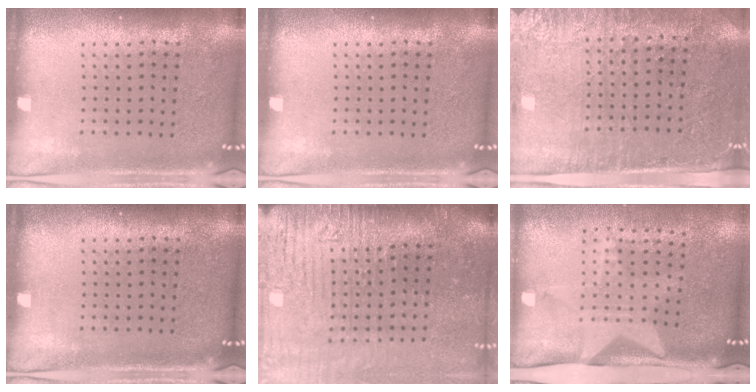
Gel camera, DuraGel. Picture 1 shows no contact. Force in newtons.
{"total": 0.0}
{"total": 2.9, "press": 2.5, "slide": 1.5}
{"total": 0.0}
{"total": 4.7, "press": 4.0, "slide": 2.4}
{"total": 1.9, "press": 1.6, "slide": 1.0}